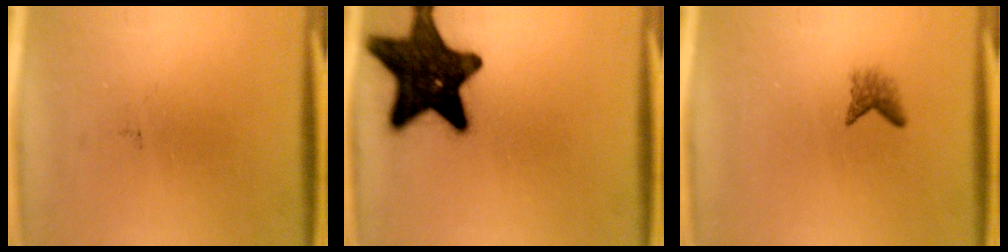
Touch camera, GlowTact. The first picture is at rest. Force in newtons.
{"total": 17.4}
{"total": 1.6}